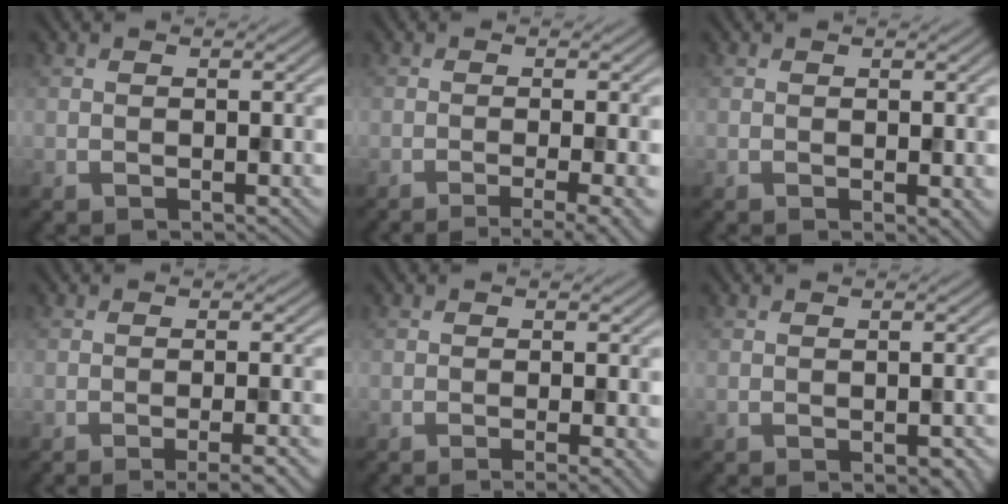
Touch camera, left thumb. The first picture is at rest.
{"total": 5.0, "force": [-2.5, 1.0, 4.2], "torque": [-0.050, 0.001, -0.043]}
{"total": 1.3, "force": [0.0, 0.5, 1.2], "torque": [-0.013, -0.006, 0.002]}
{"total": 4.8, "force": [-2.4, 0.9, 4.0], "torque": [-0.048, 0.009, -0.042]}
{"total": 2.7, "force": [-1.2, 0.5, 2.4], "torque": [-0.031, -0.001, -0.026]}
{"total": 2.6, "force": [-1.5, 1.0, 1.9], "torque": [-0.022, -0.005, -0.010]}